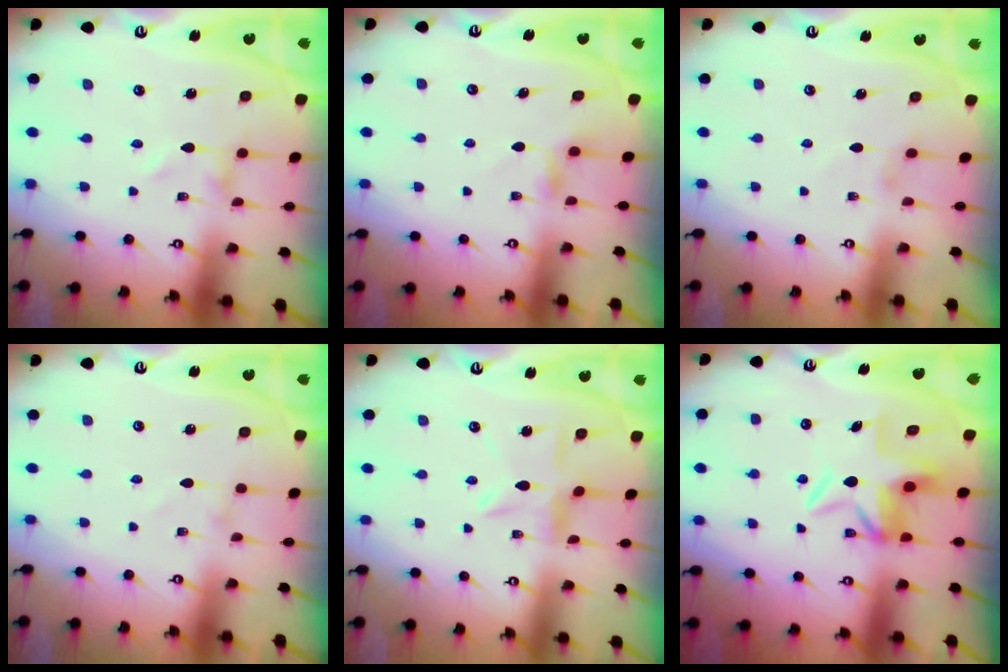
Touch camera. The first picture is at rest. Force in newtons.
{"total": 4.1, "press": 4.1, "slide": 0.6}
{"total": 1.3, "press": 1.2, "slide": 0.4}
{"total": 1.4, "press": 1.4, "slide": 0.0}
{"total": 5.8, "press": 5.7, "slide": 0.6}
{"total": 7.3, "press": 7.0, "slide": 2.1}